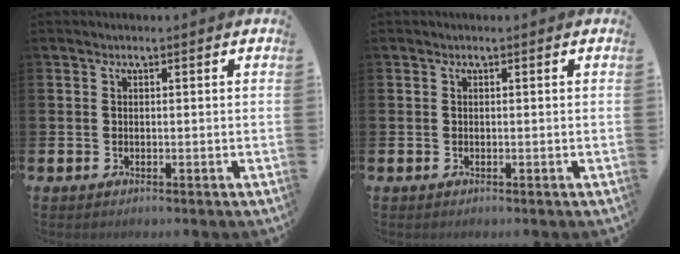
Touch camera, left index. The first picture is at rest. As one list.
[{"total": 0.0}]